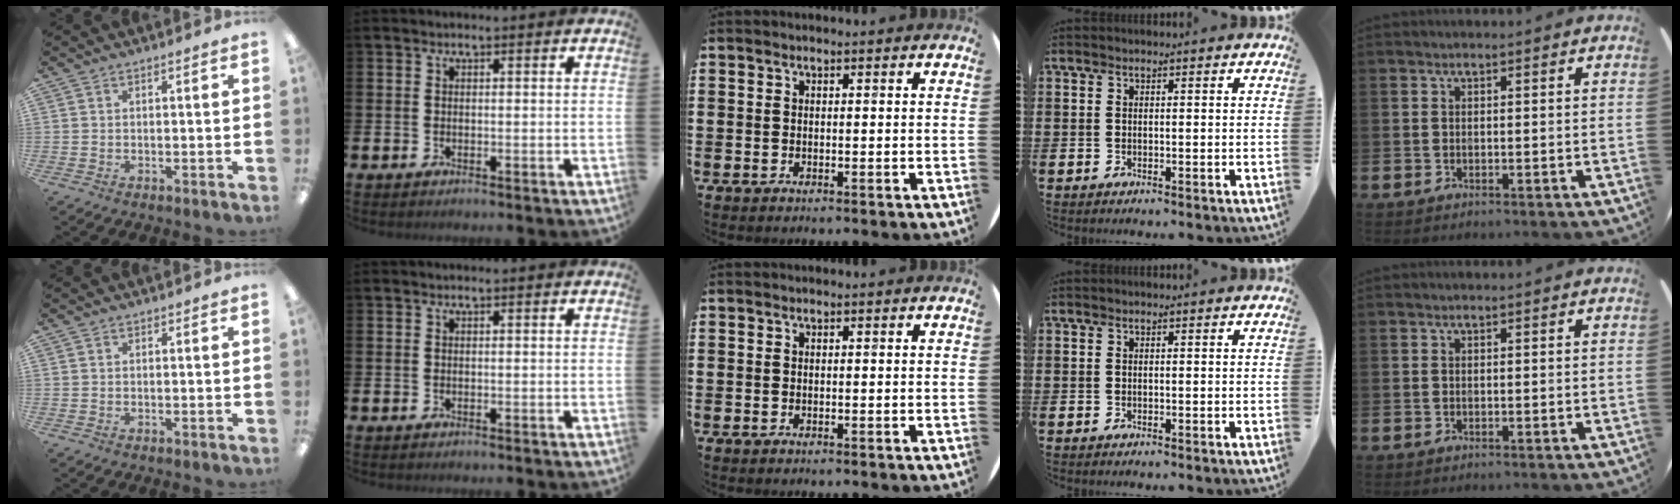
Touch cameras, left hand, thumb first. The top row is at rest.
{}